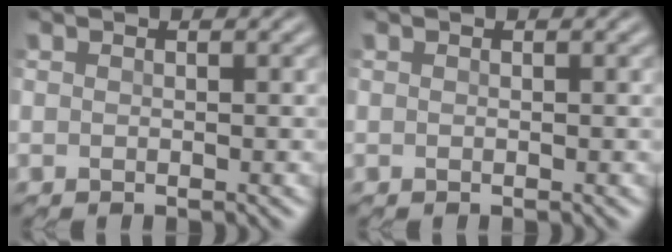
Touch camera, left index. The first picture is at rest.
{"total": 0.0}